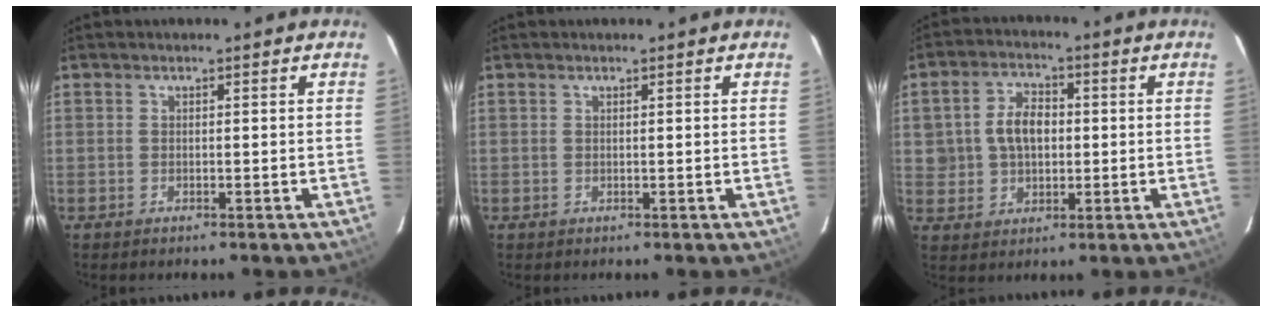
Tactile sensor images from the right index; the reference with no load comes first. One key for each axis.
{"total": 0.0}
{"total": 7.7, "fx": 0.7, "fy": 5.8, "fz": 4.9, "tx": -0.097, "ty": 0.020, "tz": 0.021}